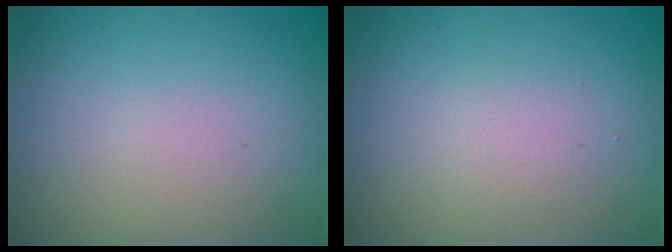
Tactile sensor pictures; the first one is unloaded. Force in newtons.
{"total": 1.3, "press": 1.3, "slide": 0.0}